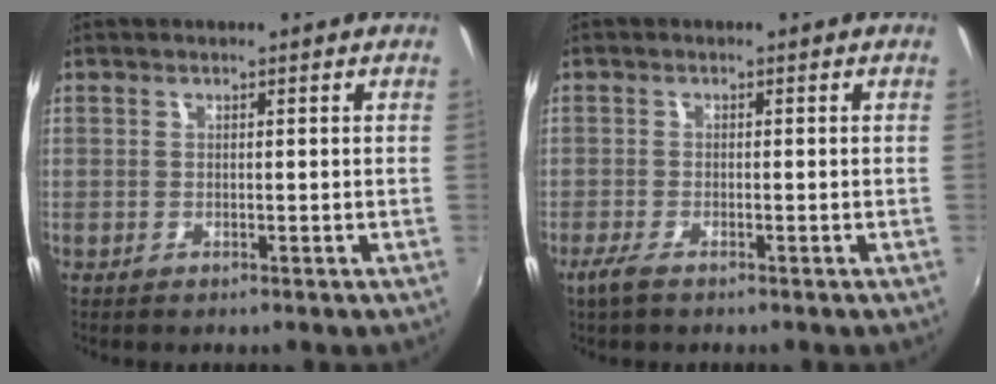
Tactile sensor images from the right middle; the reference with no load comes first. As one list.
[{"total": 2.5, "force": [-1.8, 0.5, 1.7], "torque": [-0.042, -0.007, -0.037]}]